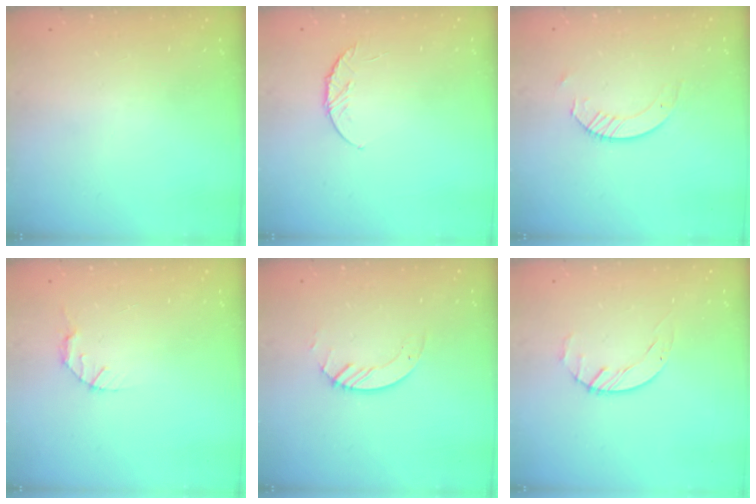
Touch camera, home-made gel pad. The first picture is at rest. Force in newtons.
{"total": 5.7, "press": 5.7, "slide": 0.7}
{"total": 4.1, "press": 4.1, "slide": 0.4}
{"total": 2.8, "press": 2.8, "slide": 0.4}
{"total": 2.6, "press": 2.6, "slide": 0.3}
{"total": 1.7, "press": 1.7, "slide": 0.3}